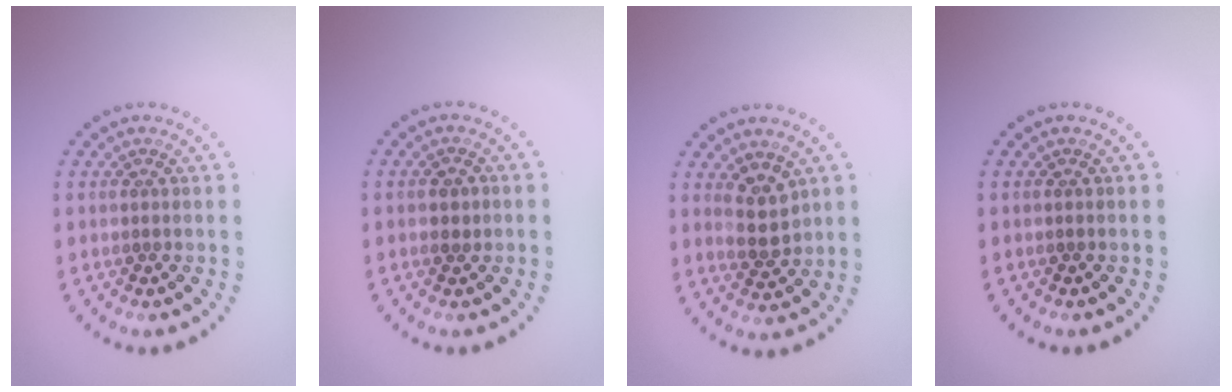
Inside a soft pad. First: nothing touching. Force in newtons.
{"total": 0.8, "press": 0.8, "slide": 0.3}
{"total": 2.9, "press": 2.8, "slide": 0.8}
{"total": 0.0}